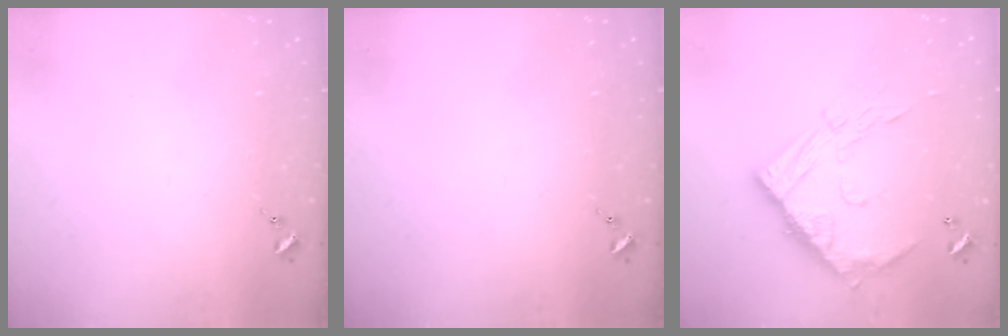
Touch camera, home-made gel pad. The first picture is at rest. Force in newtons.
{"total": 0.0}
{"total": 17.2, "press": 17.2, "slide": 1.3}